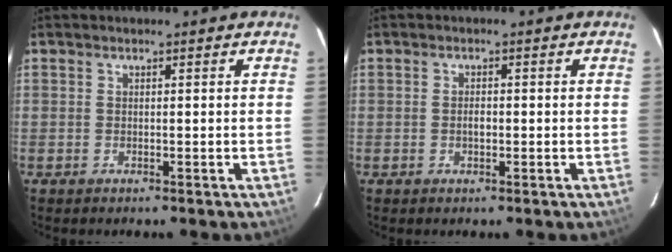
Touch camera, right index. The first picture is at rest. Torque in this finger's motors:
{"motor_torque": [0.53, -0.28, 0.18, 0.04]}